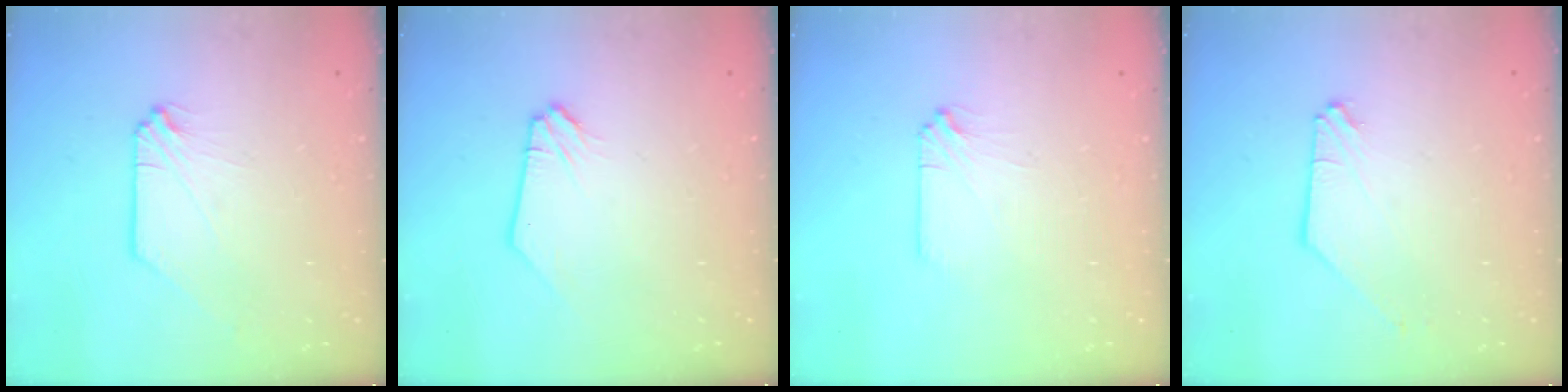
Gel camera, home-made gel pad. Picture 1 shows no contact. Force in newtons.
{"total": 0.0}
{"total": 1.1, "press": 1.1, "slide": 0.3}
{"total": 0.0}